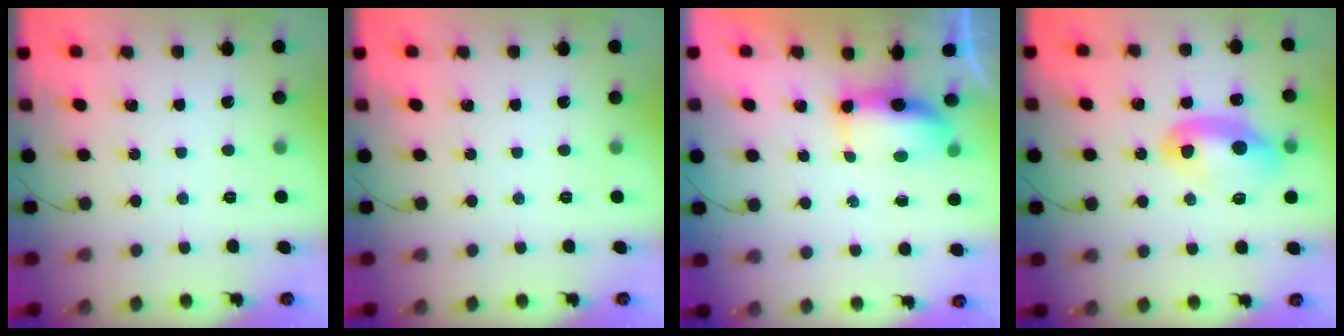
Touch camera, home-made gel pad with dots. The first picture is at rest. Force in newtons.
{"total": 0.0}
{"total": 7.9, "press": 7.3, "slide": 3.1}
{"total": 11.1, "press": 10.9, "slide": 2.2}